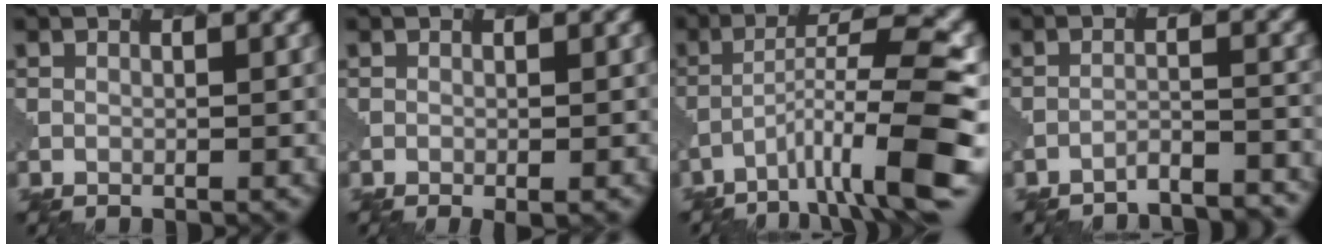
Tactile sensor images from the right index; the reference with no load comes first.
{"total": 1.9, "force": [-0.7, 0.6, 1.7], "torque": [-0.012, 0.000, -0.001]}
{"total": 9.5, "force": [-4.8, 1.3, 8.1], "torque": [-0.126, 0.015, -0.081]}
{"total": 4.7, "force": [-4.6, 0.5, 1.1], "torque": [-0.014, 0.000, -0.071]}